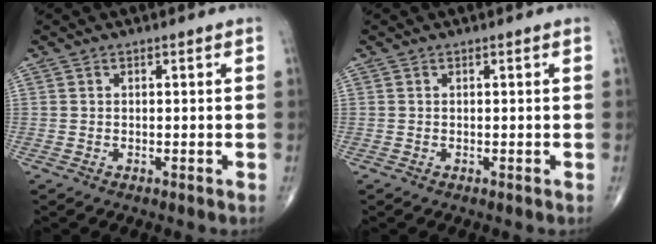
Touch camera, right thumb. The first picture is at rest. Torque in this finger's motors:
{"motor_torque": [0.00, -0.09, 0.10, 0.15, -0.02]}